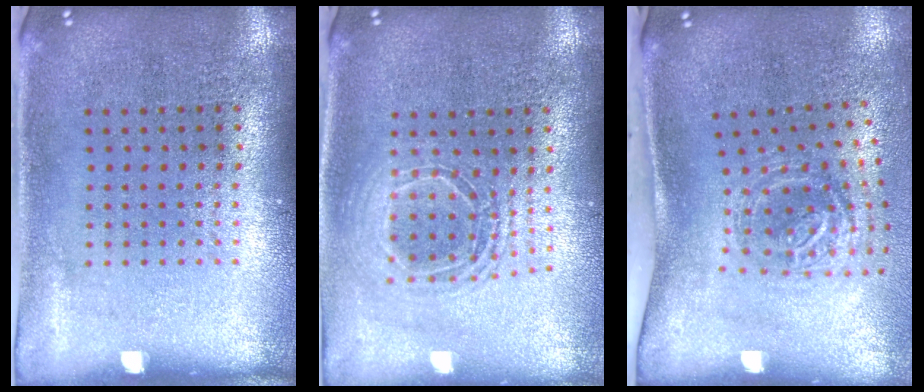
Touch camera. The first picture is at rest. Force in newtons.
{"total": 1.7, "press": 1.5, "slide": 0.9}
{"total": 1.7, "press": 1.2, "slide": 1.3}